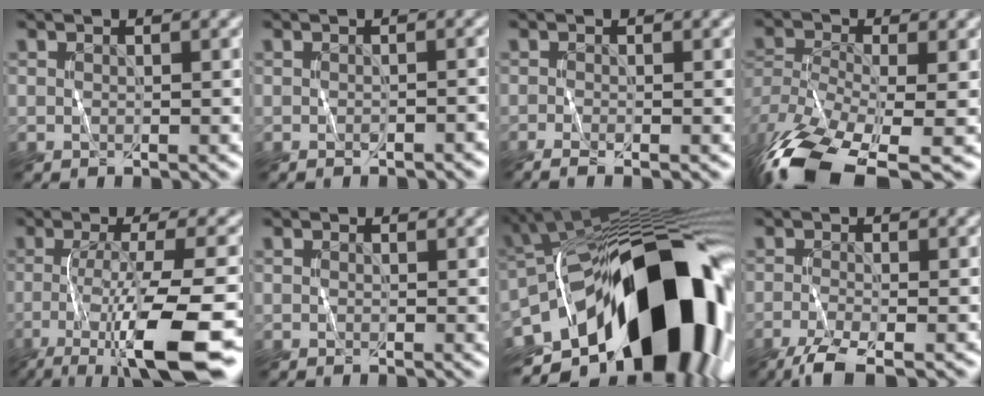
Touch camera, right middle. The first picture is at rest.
{"total": 1.5, "force": [-1.0, 0.2, 1.1], "torque": [-0.011, 0.000, -0.015]}
{"total": 2.2, "force": [-1.2, 0.6, 1.8], "torque": [-0.035, -0.007, -0.022]}
{"total": 14.7, "force": [-10.1, 5.9, 9.0], "torque": [-0.213, -0.040, -0.158]}
{"total": 9.9, "force": [-4.7, 1.9, 8.5], "torque": [-0.132, -0.009, -0.089]}
{"total": 0.8, "force": [0.4, 0.4, 0.6], "torque": [-0.004, -0.003, 0.007]}
{"total": 19.5, "force": [-6.6, 10.6, 15.1], "torque": [-0.230, -0.002, -0.108]}
{"total": 3.9, "force": [-2.5, 1.0, 2.8], "torque": [-0.062, -0.005, -0.054]}